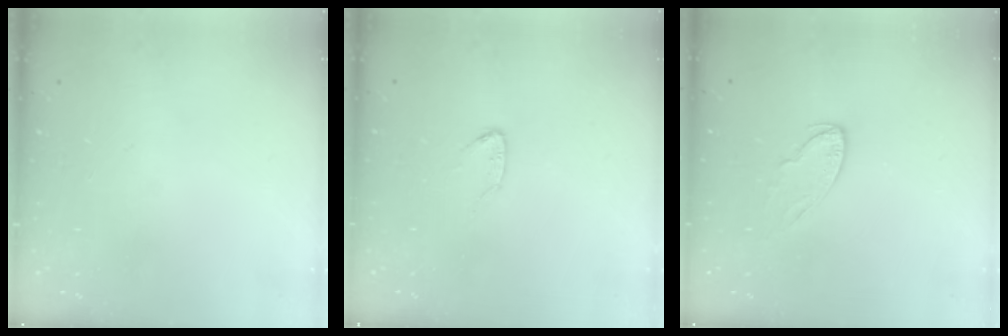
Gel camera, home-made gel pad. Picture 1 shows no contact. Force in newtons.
{"total": 3.8, "press": 3.8, "slide": 0.3}
{"total": 6.9, "press": 6.9, "slide": 0.5}